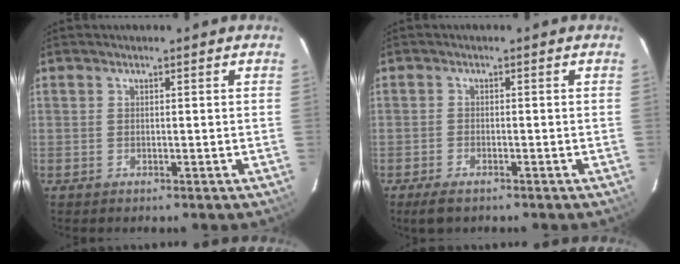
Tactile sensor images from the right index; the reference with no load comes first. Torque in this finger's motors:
{"motor_torque": [0.32, -0.12, 0.06, 0.01]}